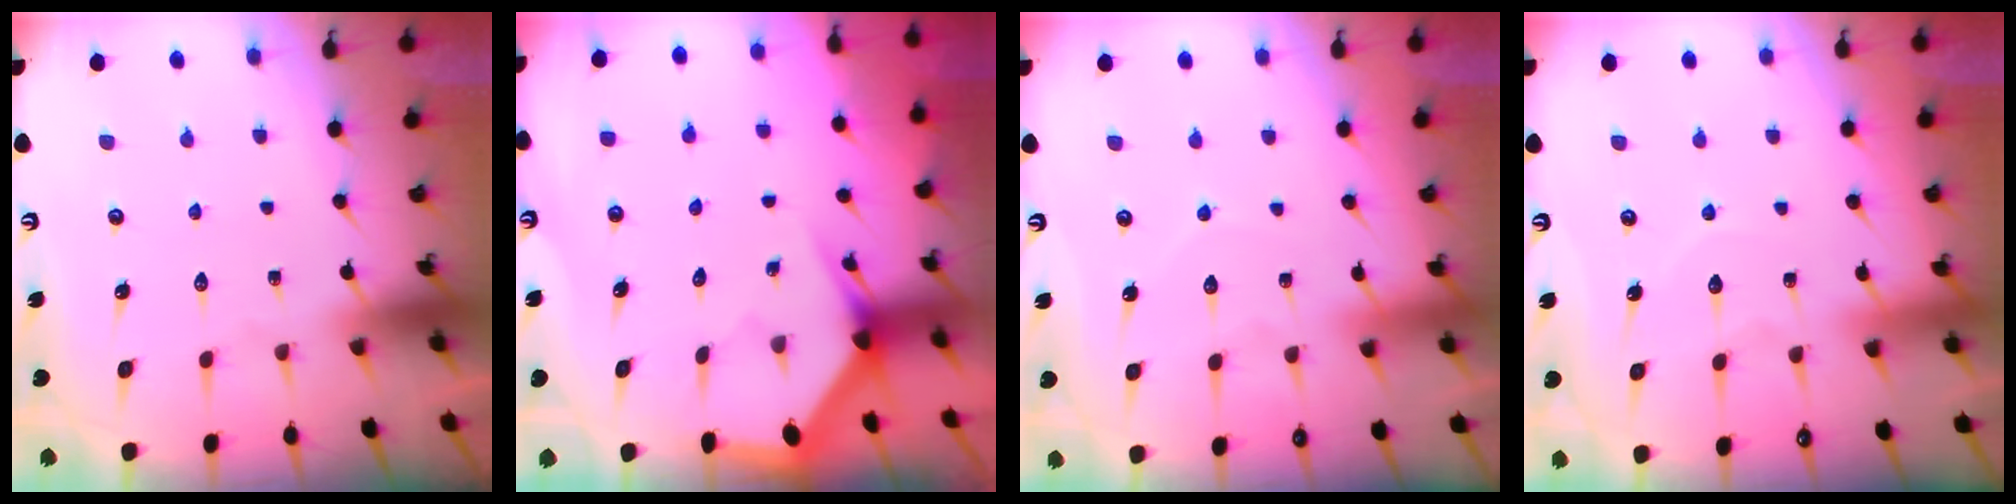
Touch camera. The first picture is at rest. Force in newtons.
{"total": 3.0, "press": 3.0, "slide": 0.1}
{"total": 5.1, "press": 5.1, "slide": 0.6}
{"total": 5.5, "press": 5.4, "slide": 0.5}